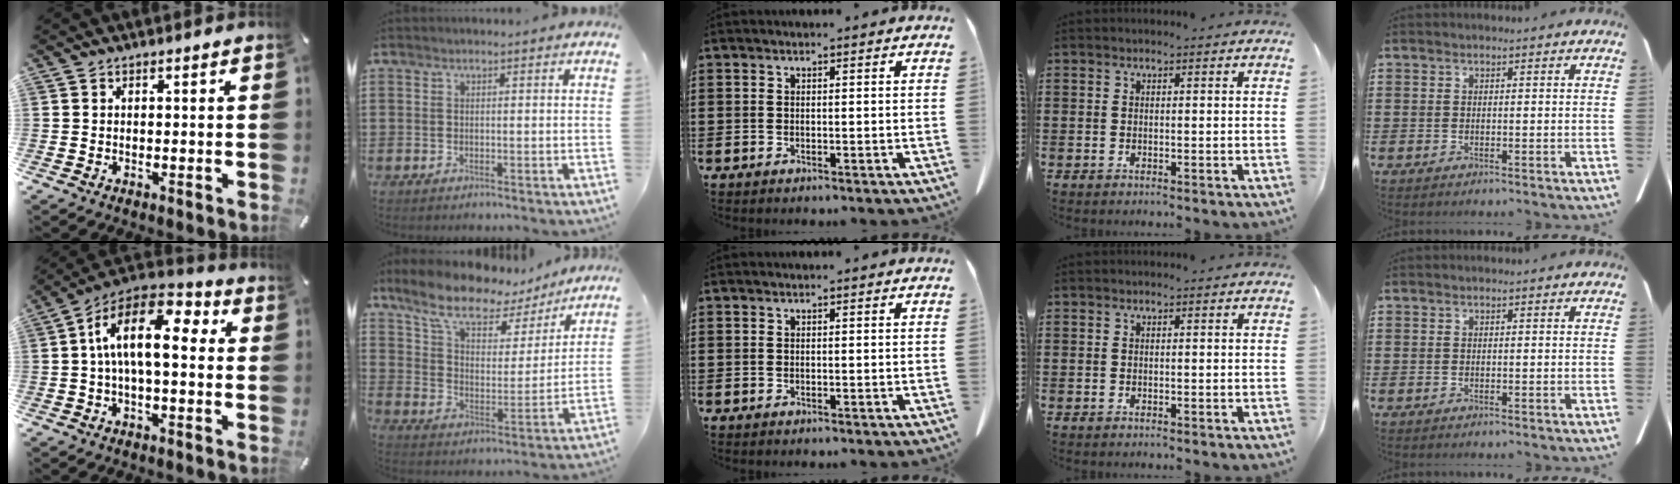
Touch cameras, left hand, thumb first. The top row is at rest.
{"thumb": {"total": 15.4, "force": [2.3, 7.2, 13.4], "torque": [-0.249, -0.004, 0.039]}, "index": {"total": 10.4, "force": [8.3, 3.7, 5.0], "torque": [-0.126, -0.044, 0.146]}}